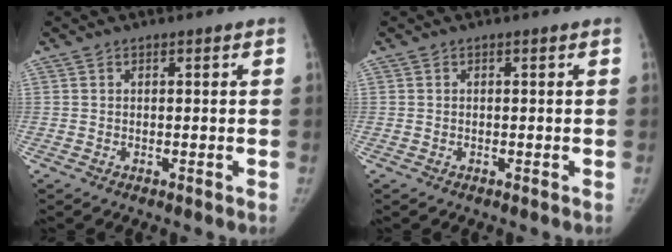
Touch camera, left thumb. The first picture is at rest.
{"total": 0.0}